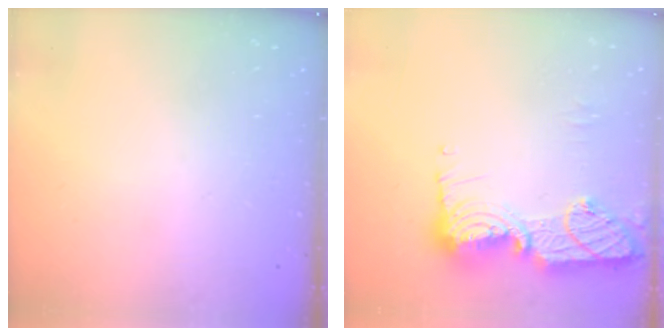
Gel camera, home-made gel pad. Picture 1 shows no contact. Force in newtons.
{"total": 16.5, "press": 16.4, "slide": 1.2}